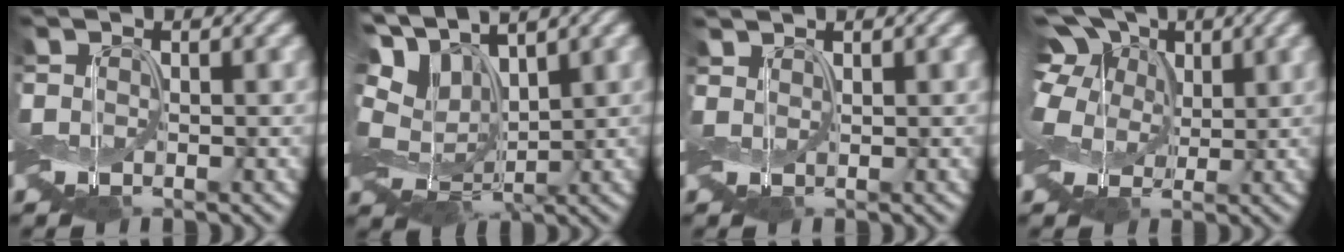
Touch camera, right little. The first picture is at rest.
{"total": 8.1, "force": [3.6, 4.3, 5.9], "torque": [-0.127, 0.015, 0.064]}
{"total": 0.7, "force": [0.6, -0.2, -0.2], "torque": [0.001, 0.002, 0.013]}
{"total": 8.6, "force": [3.1, 6.0, 5.4], "torque": [-0.122, 0.030, 0.033]}